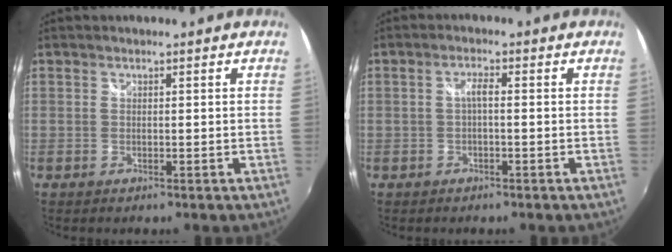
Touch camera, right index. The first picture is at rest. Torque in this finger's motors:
{"motor_torque": [0.59, 0.00, 0.31, 0.06]}